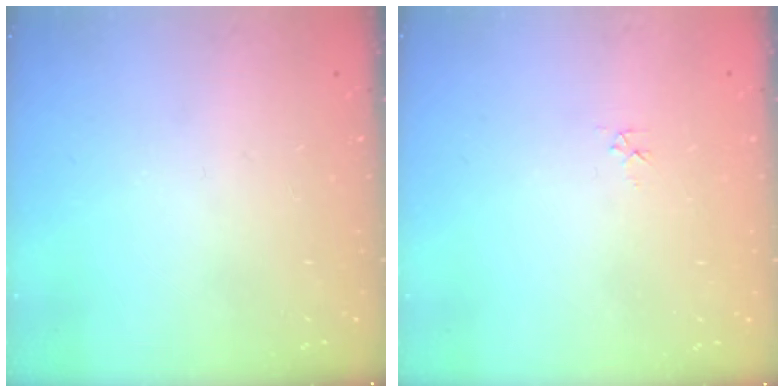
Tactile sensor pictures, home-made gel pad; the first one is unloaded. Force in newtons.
{"total": 3.6, "press": 3.6, "slide": 0.4}